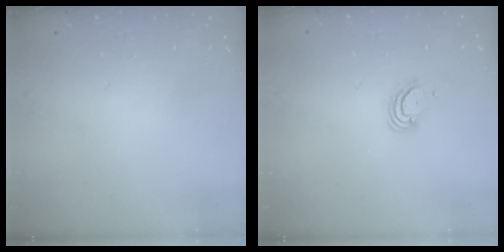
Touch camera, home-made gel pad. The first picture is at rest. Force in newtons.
{"total": 3.5, "press": 3.5, "slide": 0.3}